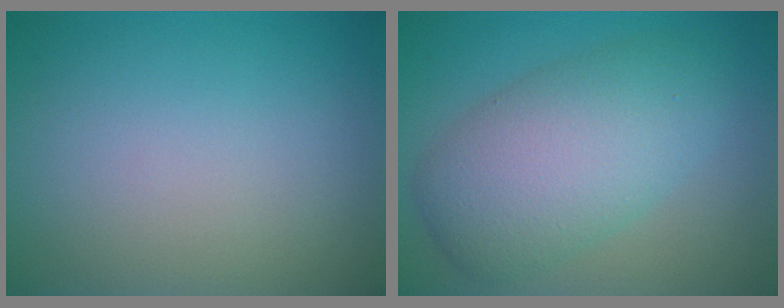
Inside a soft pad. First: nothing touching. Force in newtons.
{"total": 7.4, "press": 7.4, "slide": 0.2}